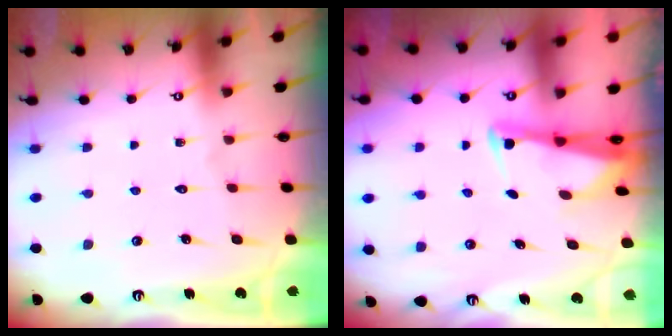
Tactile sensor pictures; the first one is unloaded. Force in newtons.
{"total": 2.4, "press": 2.4, "slide": 0.5}